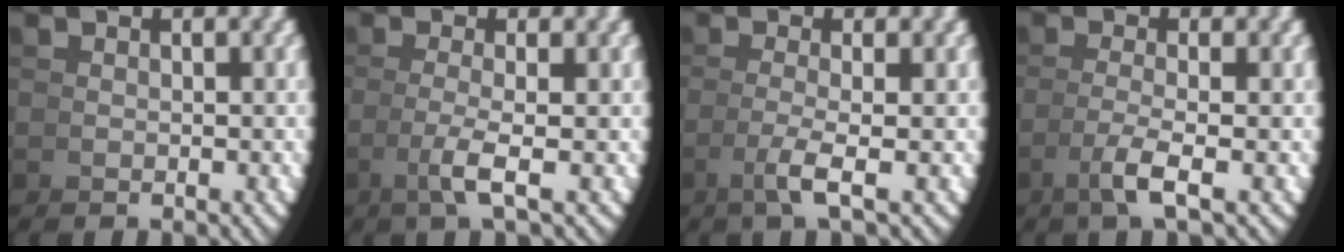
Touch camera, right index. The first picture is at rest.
{"total": 2.6, "force": [-0.4, -0.7, 2.5], "torque": [-0.050, -0.005, -0.001]}
{"total": 2.5, "force": [-0.5, -0.7, 2.4], "torque": [-0.048, -0.006, -0.004]}
{"total": 2.9, "force": [-0.8, -0.6, 2.7], "torque": [-0.052, -0.006, -0.008]}